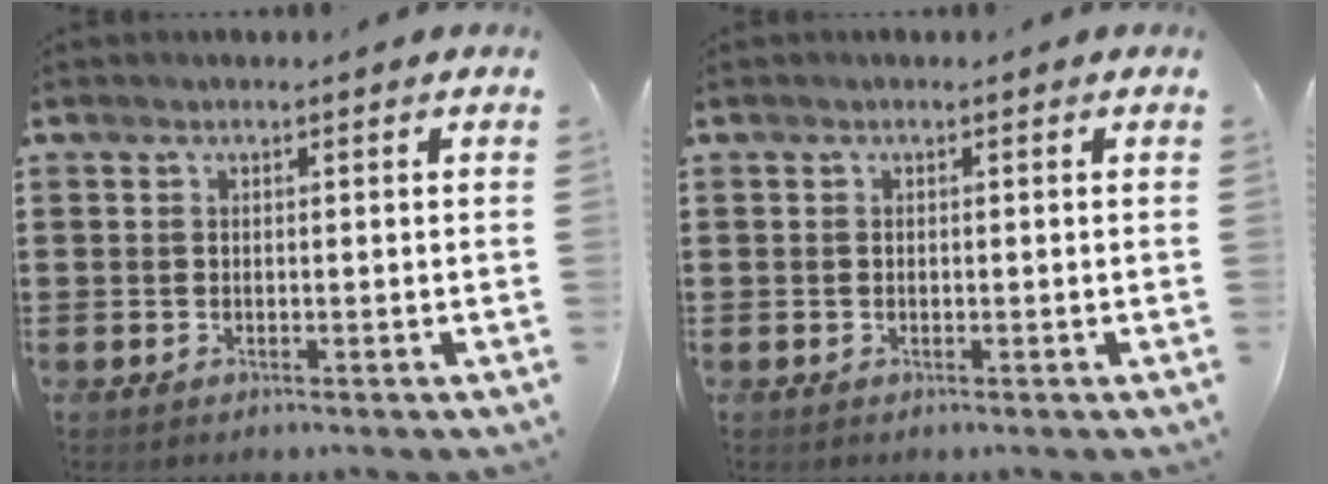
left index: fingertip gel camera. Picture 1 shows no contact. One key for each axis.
{"total": 0.0}